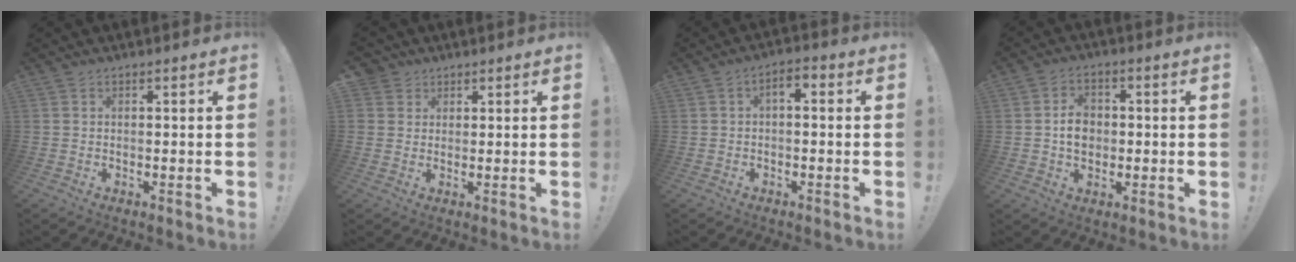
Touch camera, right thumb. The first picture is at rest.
{"total": 3.5, "force": [1.9, 2.9, 0.4], "torque": [-0.002, -0.009, 0.036]}
{"total": 3.3, "force": [-1.2, 1.7, 2.6], "torque": [-0.036, 0.007, -0.025]}
{"total": 7.1, "force": [-0.1, 5.9, 4.0], "torque": [-0.038, 0.007, -0.002]}